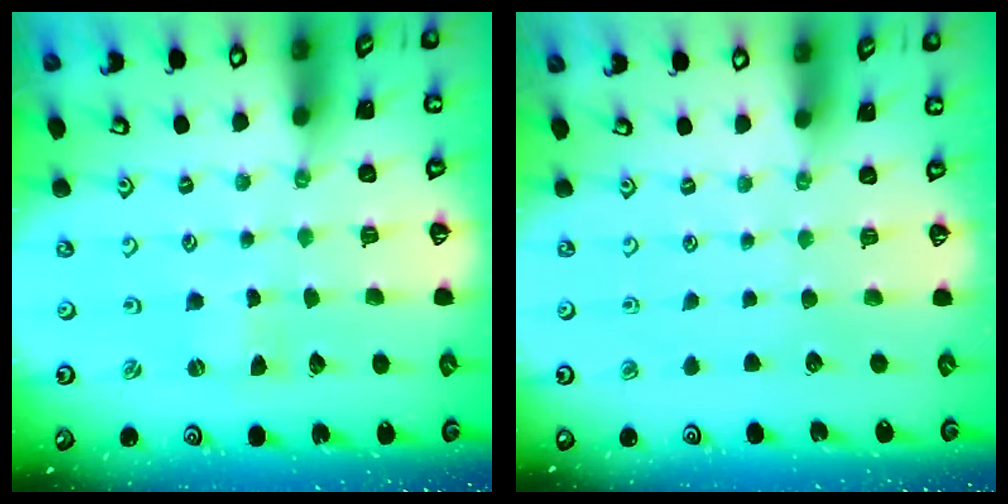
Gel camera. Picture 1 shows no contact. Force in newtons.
{"total": 0.0}